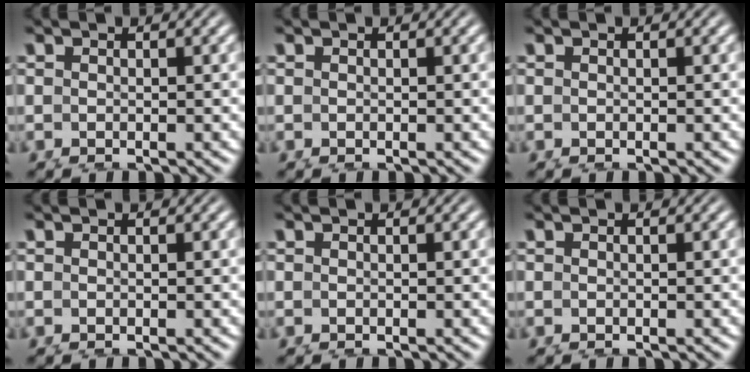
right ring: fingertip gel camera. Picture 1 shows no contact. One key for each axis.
{"total": 0.0}
{"total": 0.0}
{"total": 0.0}
{"total": 0.0}
{"total": 0.0}